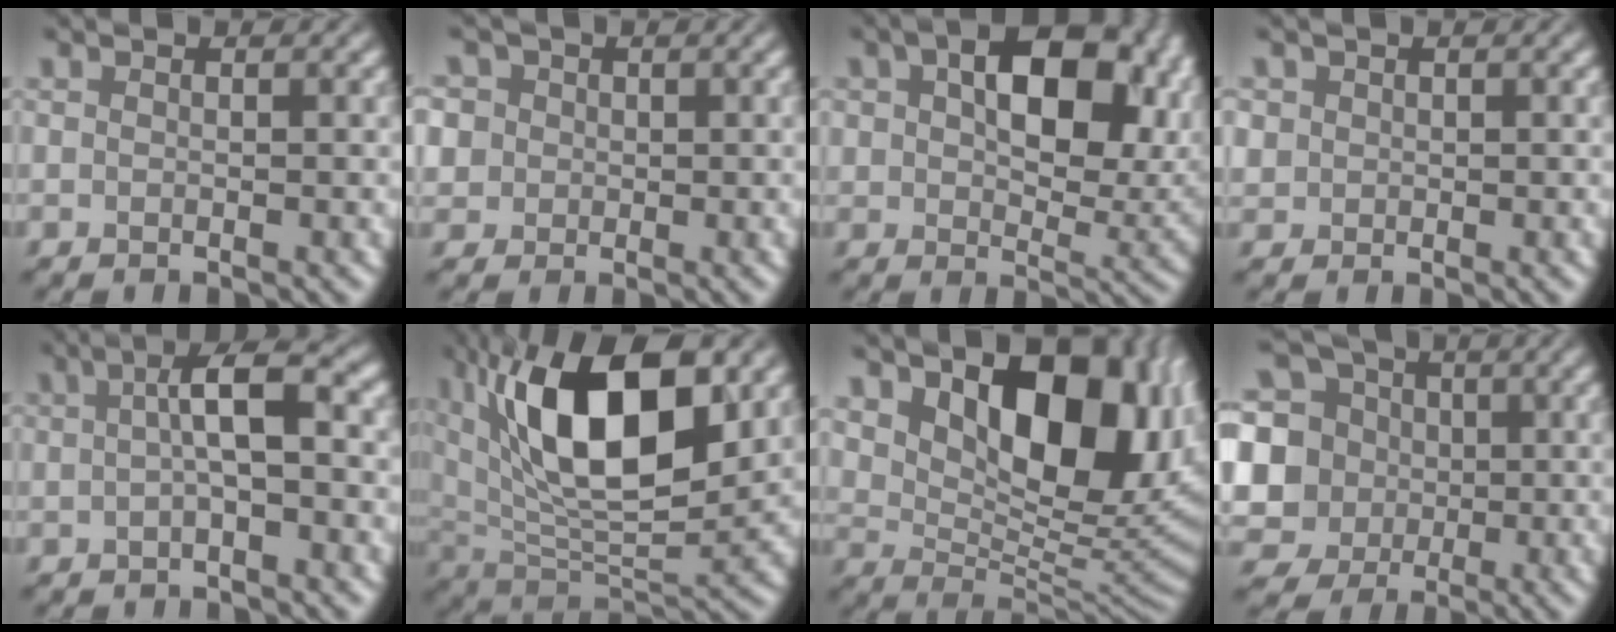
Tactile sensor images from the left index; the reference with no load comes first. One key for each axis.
{"total": 6.7, "fx": 3.0, "fy": 5.2, "fz": 2.9, "tx": -0.068, "ty": 0.024, "tz": 0.028}
{"total": 13.9, "fx": 3.8, "fy": 8.4, "fz": 10.4, "tx": -0.142, "ty": -0.003, "tz": 0.076}
{"total": 1.2, "fx": 0.3, "fy": 1.1, "fz": 0.2, "tx": -0.007, "ty": -0.006, "tz": 0.018}
{"total": 4.1, "fx": 0.2, "fy": 1.2, "fz": 3.9, "tx": -0.076, "ty": 0.014, "tz": -0.001}
{"total": 13.7, "fx": 4.6, "fy": 6.0, "fz": 11.4, "tx": -0.185, "ty": 0.006, "tz": 0.075}
{"total": 13.8, "fx": 5.1, "fy": 7.4, "fz": 10.4, "tx": -0.142, "ty": -0.010, "tz": 0.088}
{"total": 13.9, "fx": 0.7, "fy": 12.9, "fz": 5.1, "tx": -0.169, "ty": 0.018, "tz": -0.008}